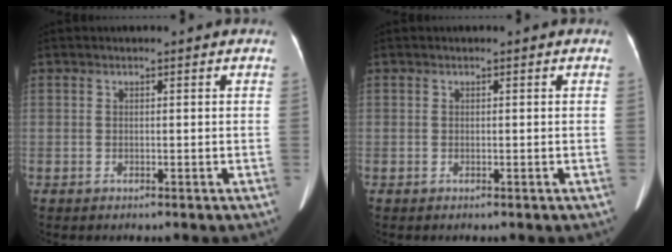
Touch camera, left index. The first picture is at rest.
{"total": 0.0}